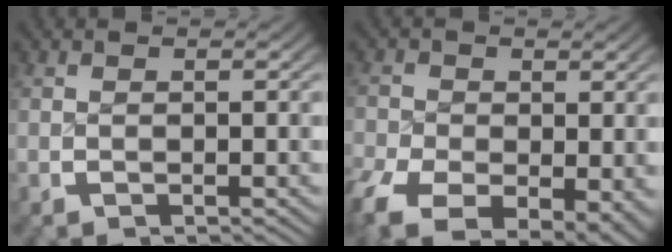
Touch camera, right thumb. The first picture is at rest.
{"total": 8.3, "force": [-4.1, 5.5, 4.6], "torque": [-0.100, -0.058, -0.040]}